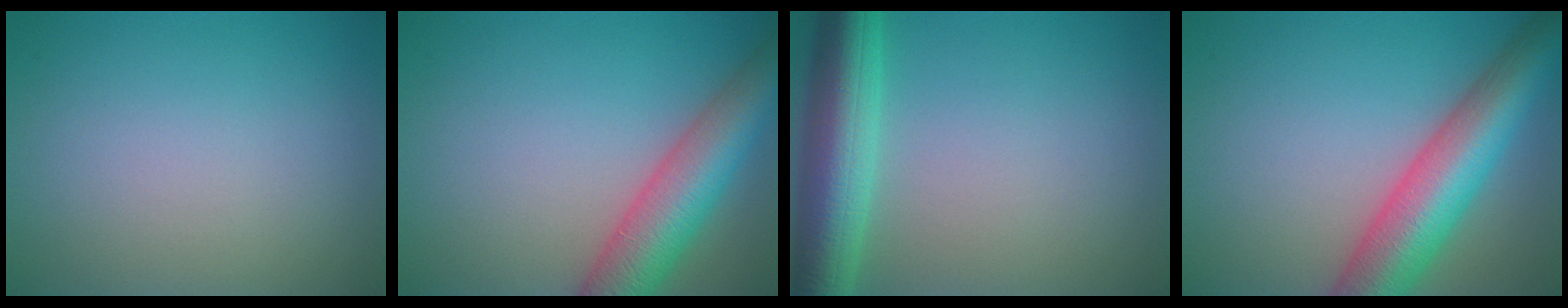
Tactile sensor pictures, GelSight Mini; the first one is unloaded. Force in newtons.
{"total": 7.4, "press": 7.4, "slide": 0.4}
{"total": 7.3, "press": 7.3, "slide": 0.2}
{"total": 9.0, "press": 9.0, "slide": 0.3}